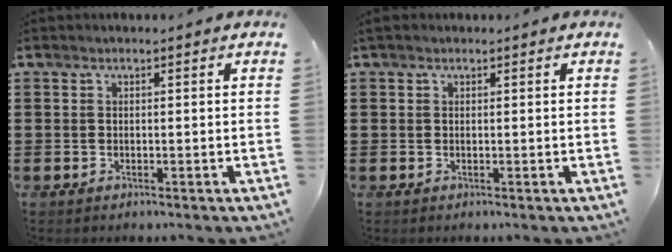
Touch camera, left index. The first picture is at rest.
{"total": 0.5, "force": [0.2, 0.4, 0.2], "torque": [-0.006, 0.005, 0.003]}